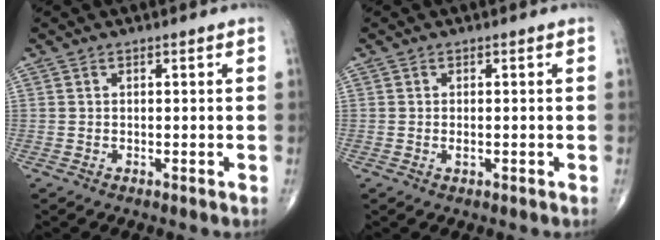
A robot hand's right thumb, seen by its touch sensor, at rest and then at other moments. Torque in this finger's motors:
{"motor_torque": [-0.30, 0.06, 0.16, 0.16, 0.03]}